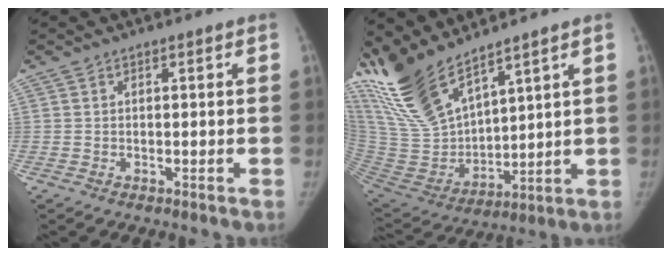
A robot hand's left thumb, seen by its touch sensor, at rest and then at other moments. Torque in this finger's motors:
{"motor_torque": [0.33, 0.22, 1.37, -1.39, 0.14]}